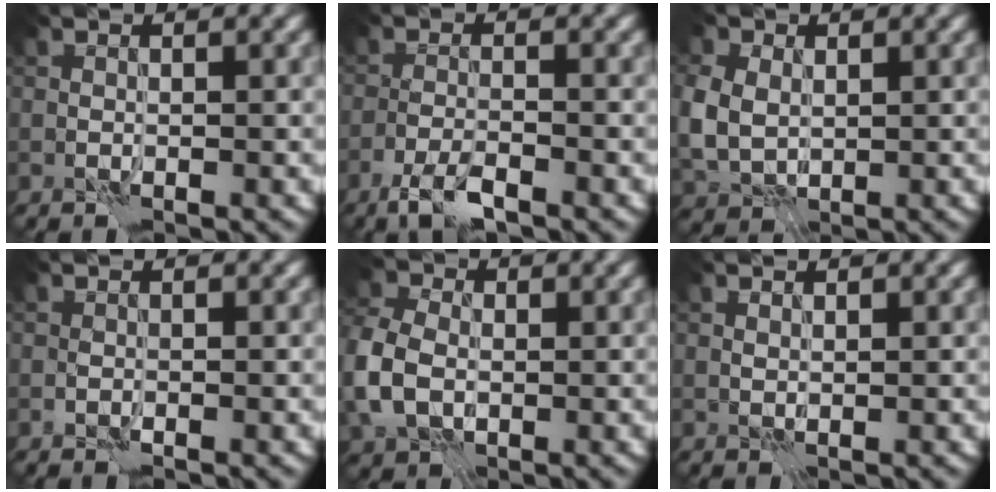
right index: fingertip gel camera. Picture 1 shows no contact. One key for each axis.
{"total": 2.9, "fx": -2.1, "fy": 0.6, "fz": 1.9, "tx": -0.042, "ty": -0.001, "tz": -0.047}
{"total": 5.0, "fx": 0.6, "fy": 4.0, "fz": 2.9, "tx": -0.090, "ty": -0.005, "tz": 0.018}
{"total": 0.0}
{"total": 6.8, "fx": -1.0, "fy": 5.2, "fz": 4.3, "tx": -0.123, "ty": -0.004, "tz": -0.030}
{"total": 0.6, "fx": 0.6, "fy": 0.1, "fz": -0.1, "tx": 0.001, "ty": 0.000, "tz": 0.011}